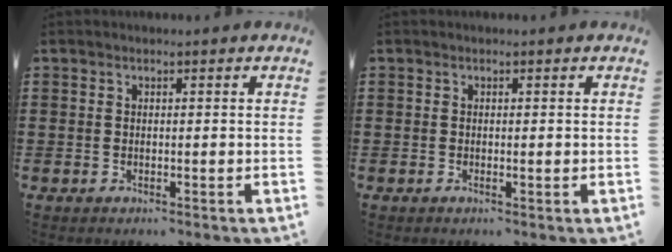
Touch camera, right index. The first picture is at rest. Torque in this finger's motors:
{"motor_torque": [-0.53, 0.60, -0.04, -0.01]}